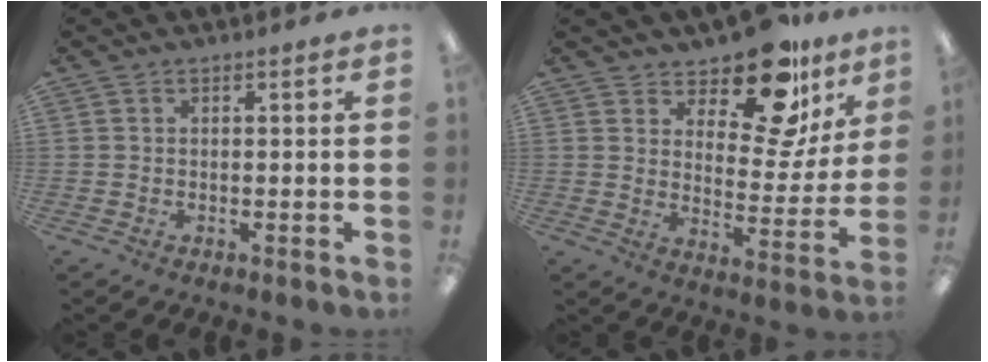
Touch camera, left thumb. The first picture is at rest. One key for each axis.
{"total": 17.2, "fx": 12.8, "fy": 7.1, "fz": 8.9, "tx": -0.130, "ty": -0.088, "tz": 0.218}